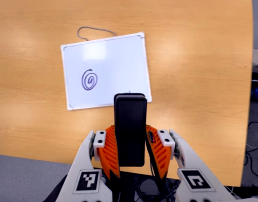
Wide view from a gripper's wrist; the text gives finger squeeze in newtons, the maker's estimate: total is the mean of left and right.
{"total": 4.7, "left": 3.2, "right": 6.2}